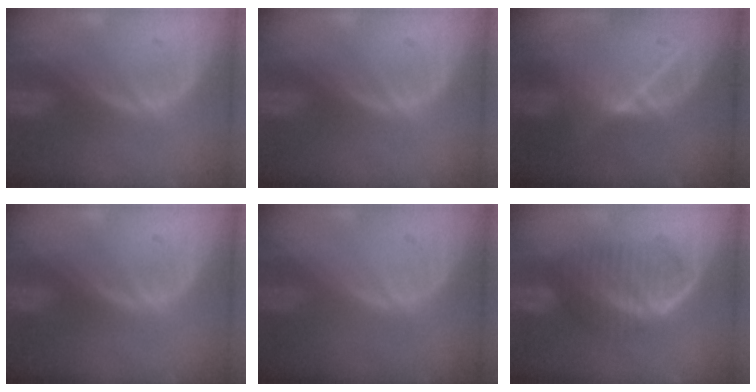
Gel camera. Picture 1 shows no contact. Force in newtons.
{"total": 0.0}
{"total": 9.0, "press": 8.0, "slide": 4.1}
{"total": 0.0}
{"total": 0.0}
{"total": 6.6, "press": 6.0, "slide": 2.7}